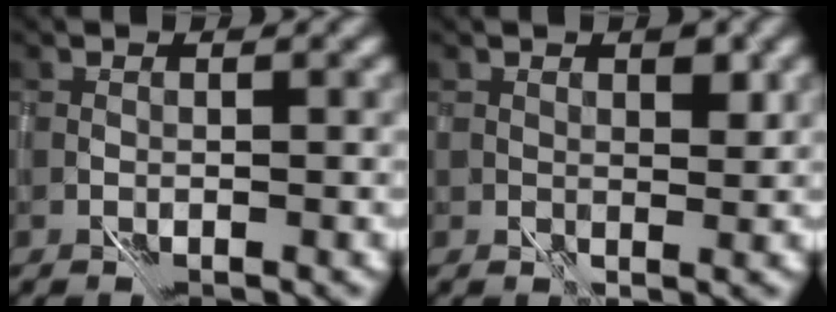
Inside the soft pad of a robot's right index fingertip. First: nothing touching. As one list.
[{"total": 2.2, "force": [1.9, 0.5, 1.0], "torque": [-0.005, 0.006, 0.033]}]